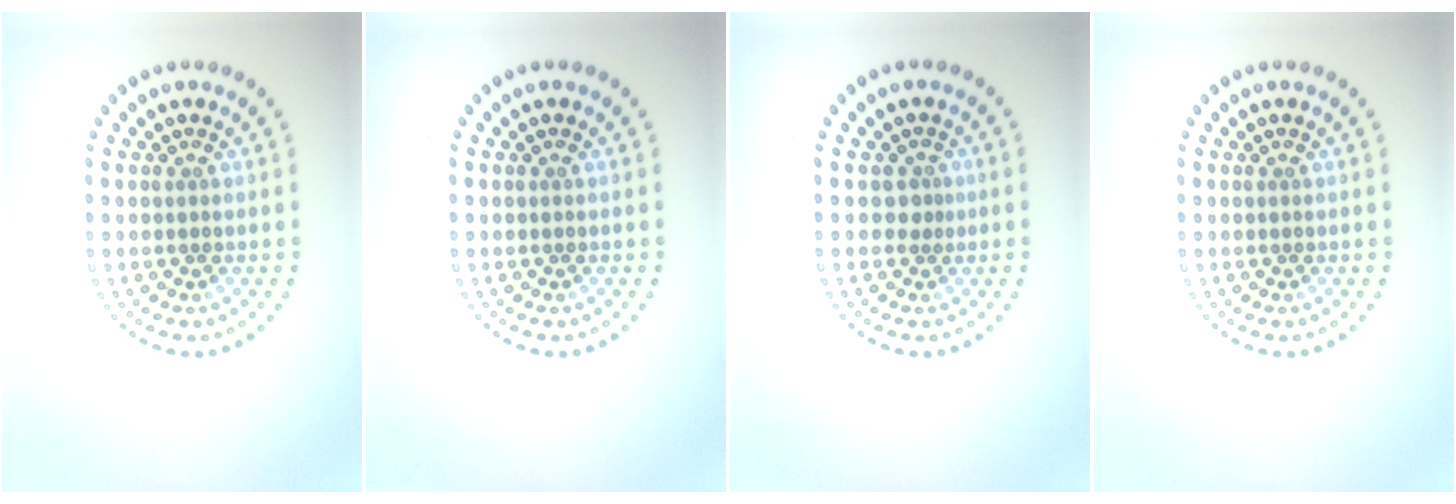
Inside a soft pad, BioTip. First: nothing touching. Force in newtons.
{"total": 0.0}
{"total": 0.8, "press": 0.4, "slide": 0.6}
{"total": 0.0}